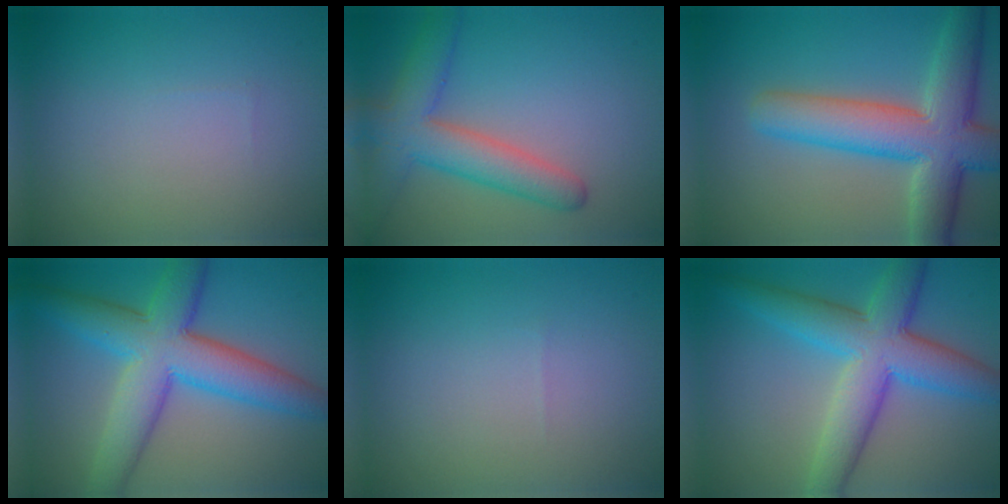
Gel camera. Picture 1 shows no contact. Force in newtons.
{"total": 6.1, "press": 6.0, "slide": 0.3}
{"total": 9.1, "press": 9.1, "slide": 0.3}
{"total": 9.4, "press": 9.4, "slide": 0.3}
{"total": 0.0}
{"total": 8.2, "press": 8.2, "slide": 0.1}